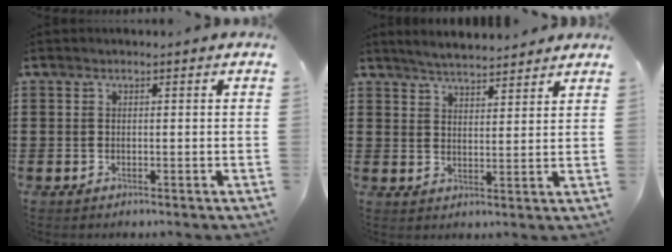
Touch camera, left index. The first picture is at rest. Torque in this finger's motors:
{"motor_torque": [-0.41, 0.52, -0.10, -0.05]}